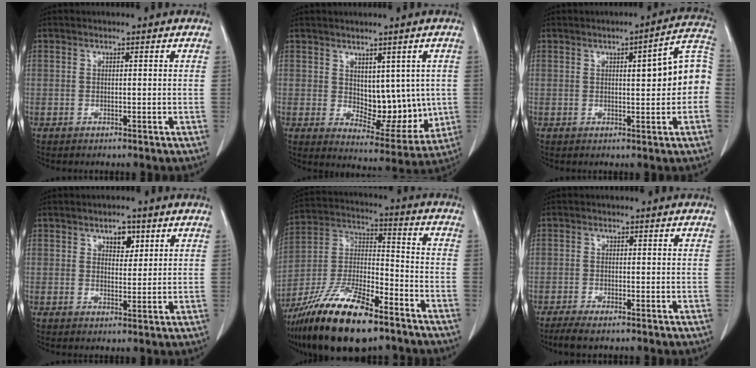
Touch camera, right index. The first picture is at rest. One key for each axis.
{"total": 9.5, "fx": 1.0, "fy": 5.5, "fz": 7.7, "tx": -0.091, "ty": -0.008, "tz": 0.035}
{"total": 9.0, "fx": 0.3, "fy": 1.7, "fz": 8.8, "tx": -0.109, "ty": 0.029, "tz": 0.001}
{"total": 3.3, "fx": 1.8, "fy": 1.8, "fz": 2.1, "tx": -0.027, "ty": 0.000, "tz": 0.027}
{"total": 19.9, "fx": -13.8, "fy": 5.1, "fz": 13.4, "tx": -0.275, "ty": -0.012, "tz": -0.249}
{"total": 3.8, "fx": -2.9, "fy": 0.8, "fz": 2.3, "tx": -0.041, "ty": -0.009, "tz": -0.044}